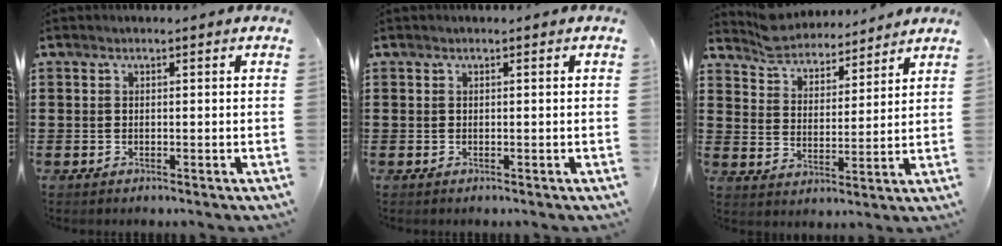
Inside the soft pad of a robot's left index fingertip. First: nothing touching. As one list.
[{"total": 0.0}, {"total": 5.7, "force": [5.6, 1.3, 0.2], "torque": [-0.034, -0.026, 0.098]}]